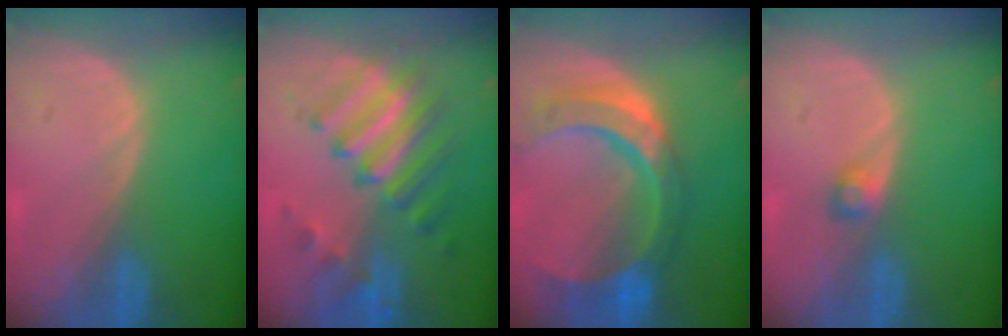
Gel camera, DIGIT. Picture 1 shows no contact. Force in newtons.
{"total": 9.3, "press": 8.6, "slide": 3.6}
{"total": 11.2, "press": 9.4, "slide": 6.0}
{"total": 1.8, "press": 1.7, "slide": 0.3}